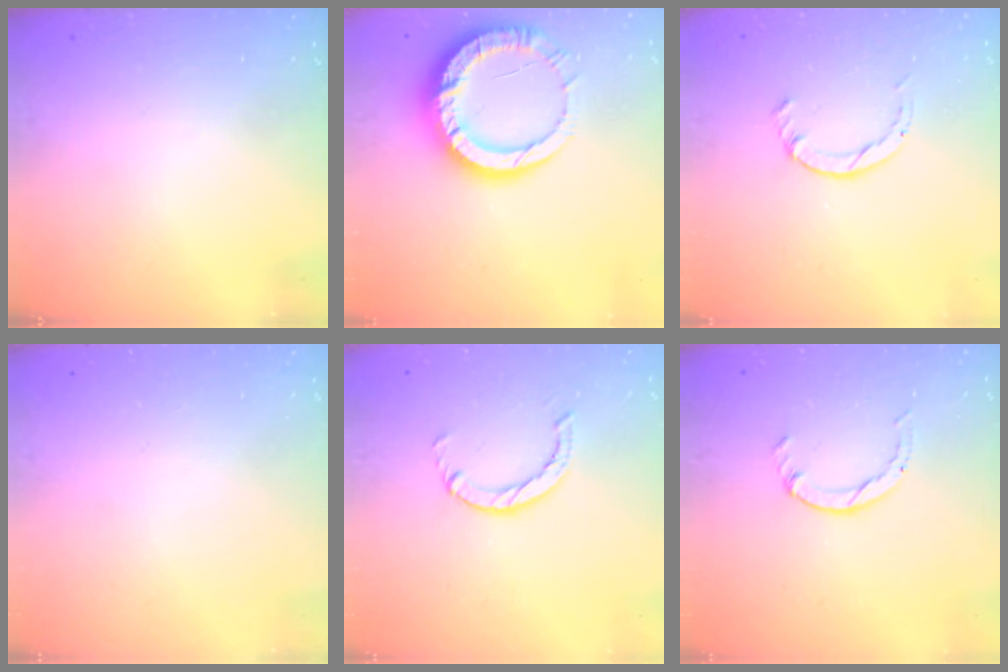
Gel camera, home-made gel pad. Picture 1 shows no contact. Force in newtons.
{"total": 14.4, "press": 14.3, "slide": 1.4}
{"total": 1.4, "press": 1.4, "slide": 0.2}
{"total": 0.0}
{"total": 1.4, "press": 1.4, "slide": 0.3}
{"total": 0.5, "press": 0.5, "slide": 0.1}